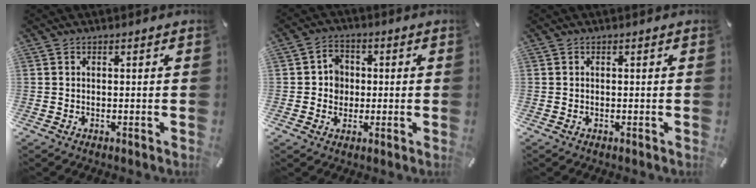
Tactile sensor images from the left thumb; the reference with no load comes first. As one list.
[{"total": 5.0, "force": [-0.5, 4.8, 1.1], "torque": [-0.024, 0.014, -0.011]}, {"total": 0.0}]